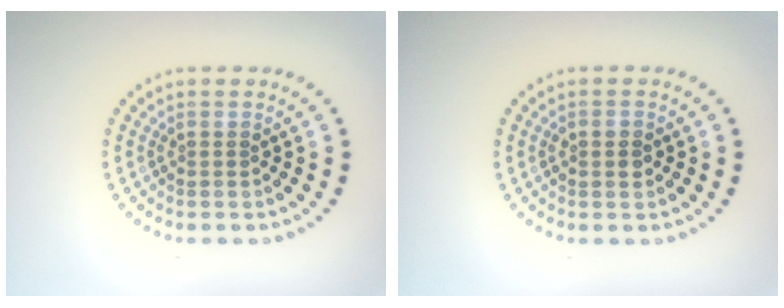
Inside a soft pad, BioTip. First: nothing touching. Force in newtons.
{"total": 1.4, "press": 1.4, "slide": 0.1}